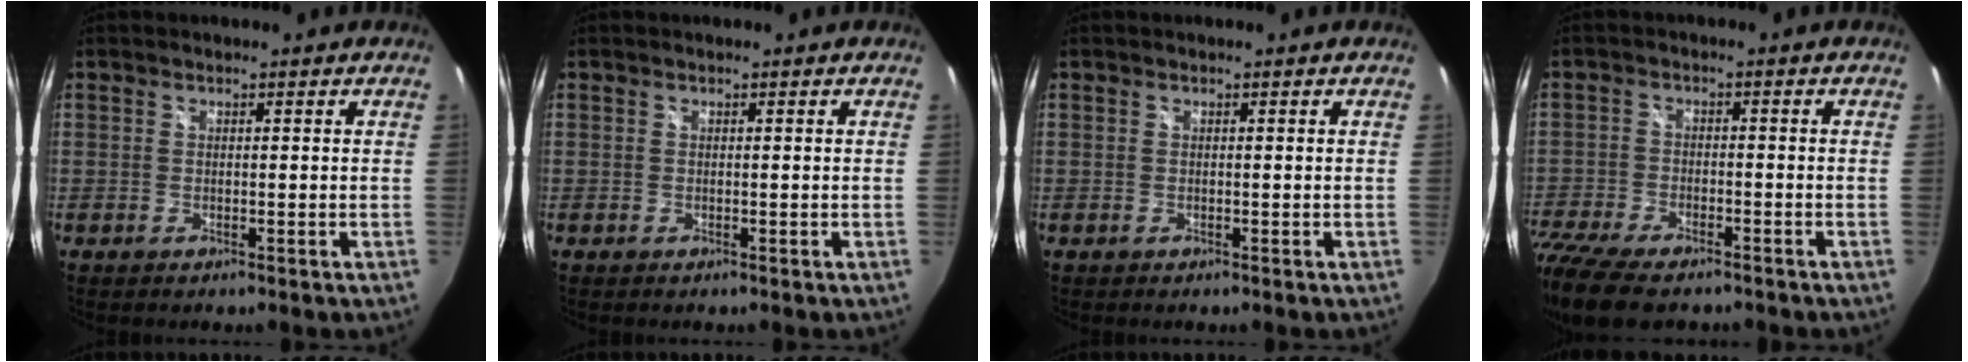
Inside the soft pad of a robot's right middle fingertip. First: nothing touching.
{"total": 0.0}
{"total": 0.0}
{"total": 15.5, "force": [-12.0, 5.3, 8.2], "torque": [-0.206, -0.052, -0.211]}